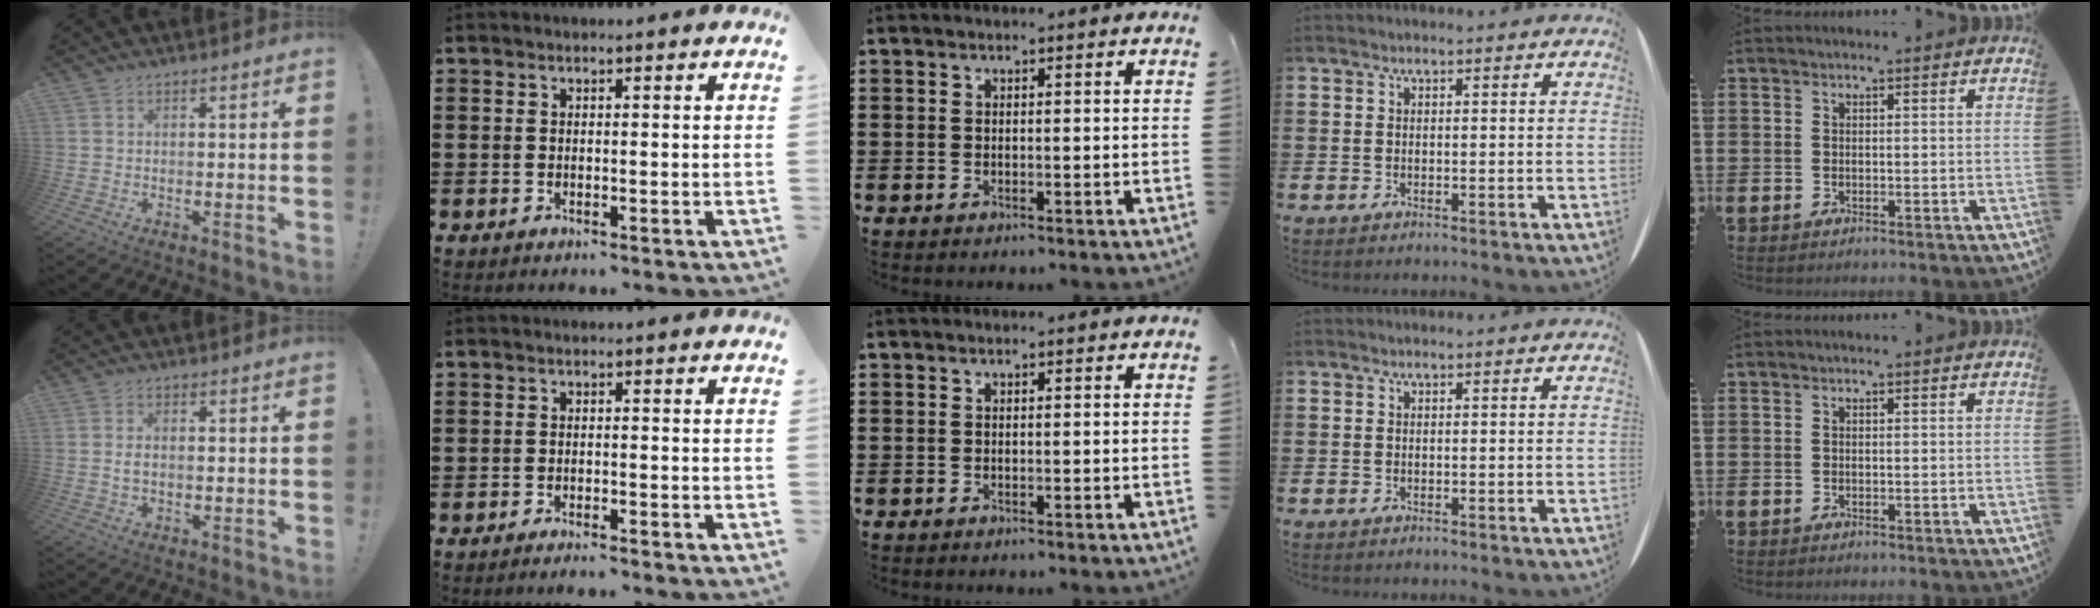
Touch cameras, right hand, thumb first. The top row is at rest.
{"thumb": {"total": 2.1, "force": [0.1, 1.2, 1.7], "torque": [-0.025, 0.002, -0.001]}, "index": {"total": 1.2, "force": [-1.1, -0.1, 0.2], "torque": [-0.007, 0.000, -0.022]}}